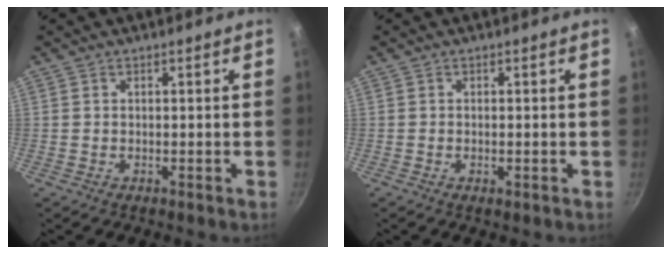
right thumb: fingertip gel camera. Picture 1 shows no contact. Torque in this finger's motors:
{"motor_torque": [-0.41, 0.36, -0.44, 0.15, -0.06]}